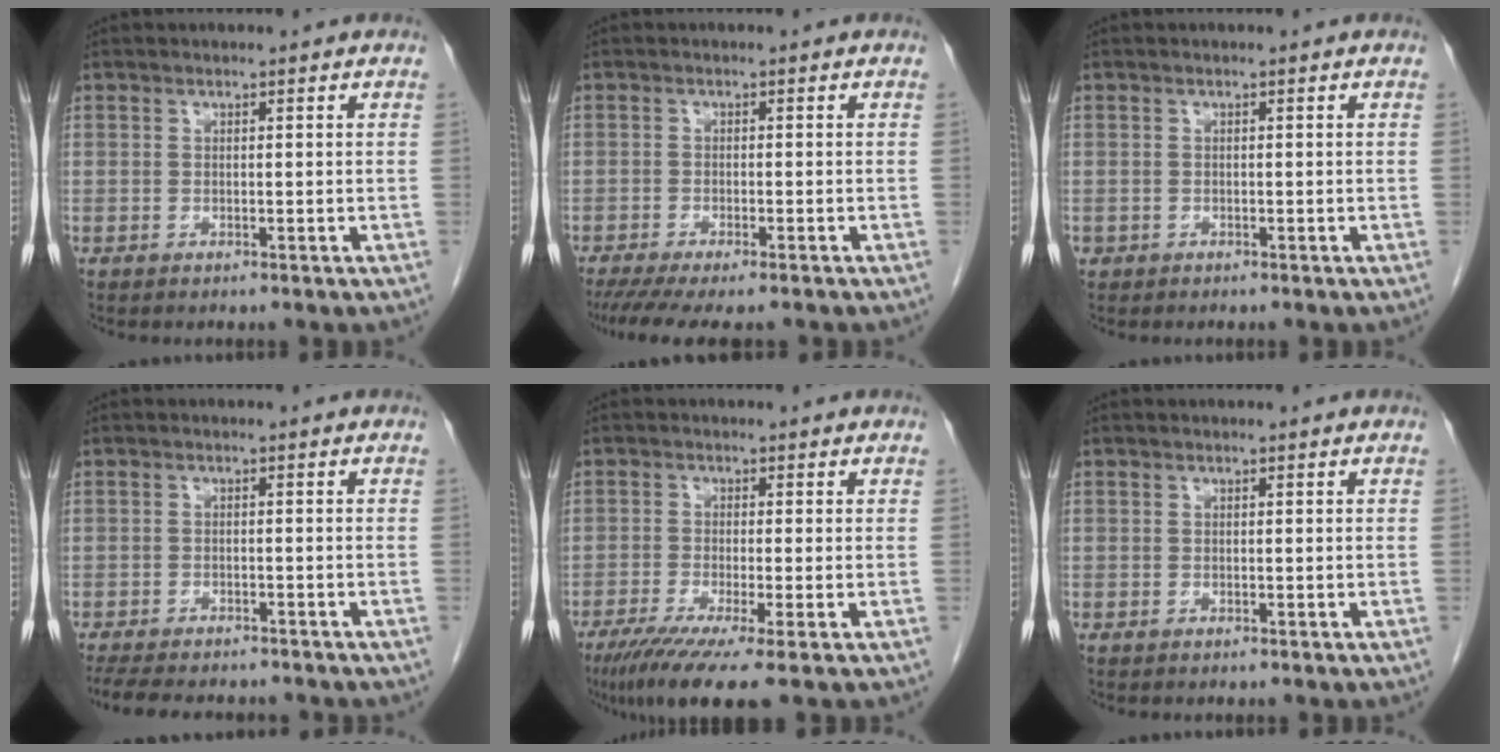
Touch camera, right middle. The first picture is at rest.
{"total": 9.6, "force": [-7.9, 1.6, 5.1], "torque": [-0.069, -0.012, -0.118]}
{"total": 0.5, "force": [-0.2, 0.5, 0.0], "torque": [-0.006, 0.004, -0.002]}
{"total": 12.3, "force": [-10.7, 3.5, 5.0], "torque": [-0.099, -0.010, -0.143]}
{"total": 8.6, "force": [-5.6, 0.0, 6.5], "torque": [-0.102, -0.022, -0.092]}
{"total": 0.0}